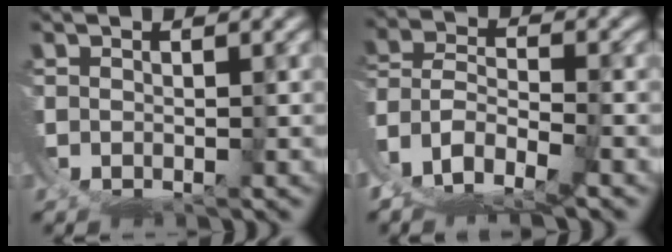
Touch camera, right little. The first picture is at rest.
{"total": 5.1, "force": [-0.8, 3.9, 3.3], "torque": [-0.074, -0.026, -0.008]}